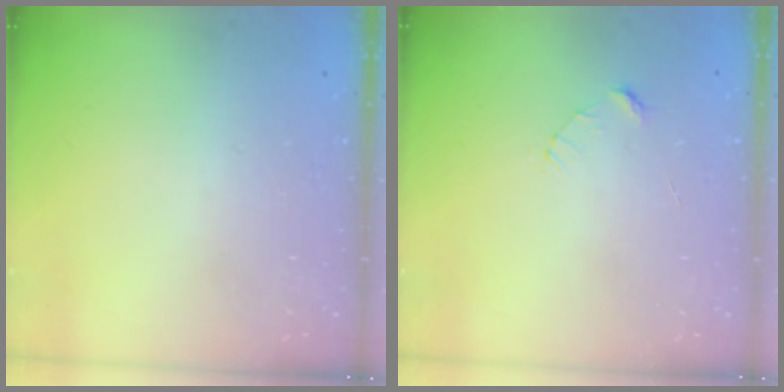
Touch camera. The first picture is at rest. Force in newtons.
{"total": 2.4, "press": 2.4, "slide": 0.2}